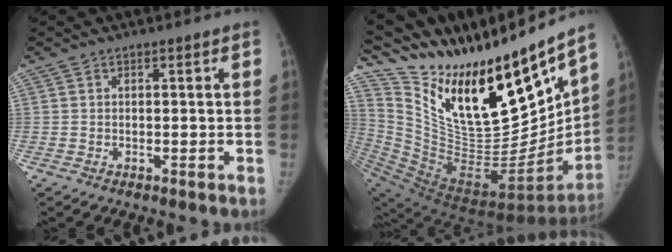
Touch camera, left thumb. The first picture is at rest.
{"total": 35.2, "force": [25.4, 10.6, 22.0], "torque": [-0.341, -0.117, 0.435]}